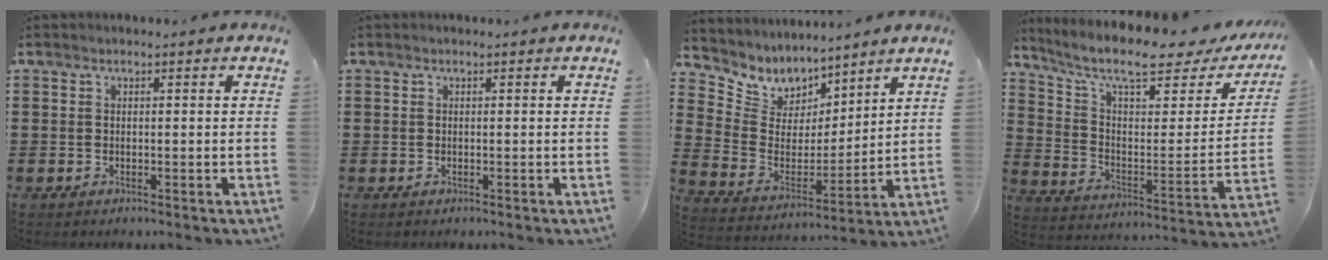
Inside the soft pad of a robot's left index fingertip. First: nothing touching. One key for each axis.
{"total": 0.0}
{"total": 6.8, "fx": 5.7, "fy": 3.7, "fz": 0.2, "tx": -0.053, "ty": -0.046, "tz": 0.104}
{"total": 9.9, "fx": 7.4, "fy": 2.0, "fz": 6.3, "tx": -0.137, "ty": -0.046, "tz": 0.122}